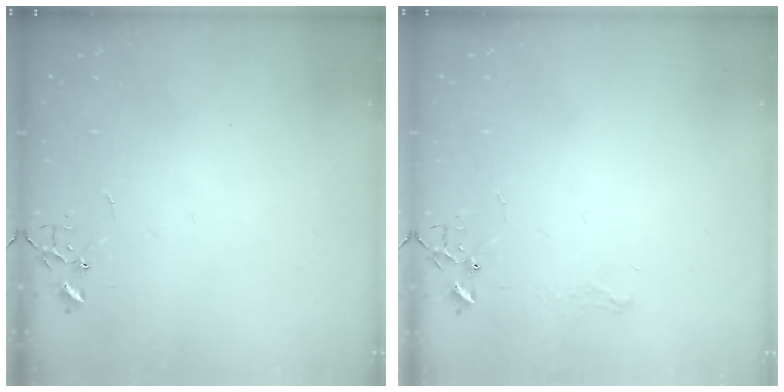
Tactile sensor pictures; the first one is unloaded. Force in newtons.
{"total": 4.7, "press": 4.7, "slide": 0.6}